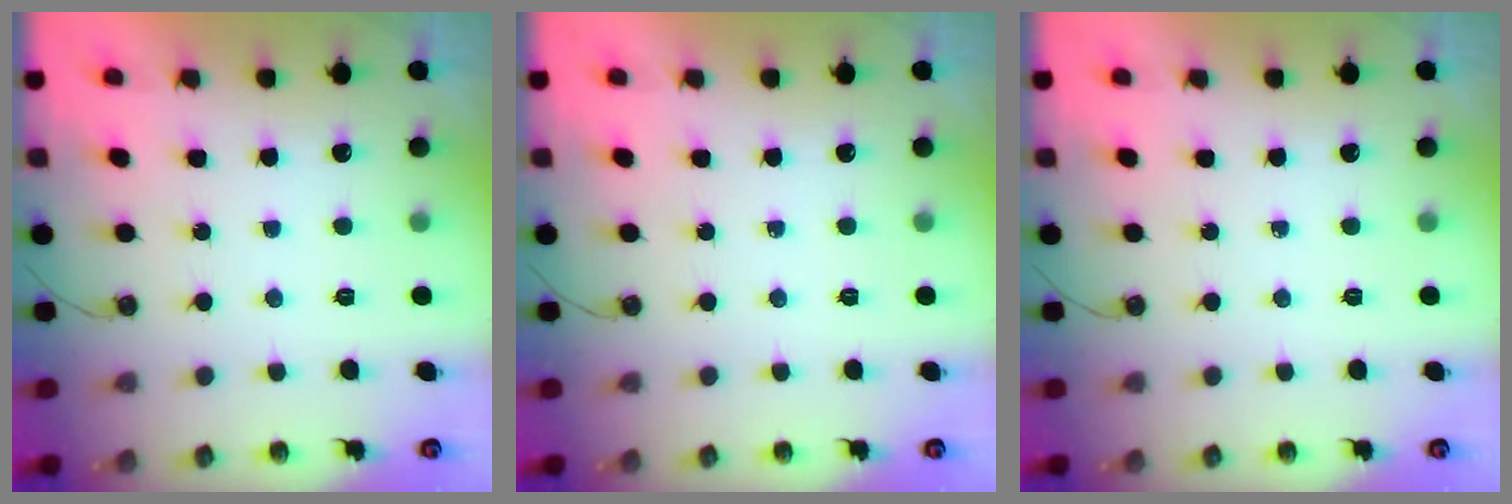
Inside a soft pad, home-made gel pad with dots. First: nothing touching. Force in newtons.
{"total": 0.0}
{"total": 0.0}